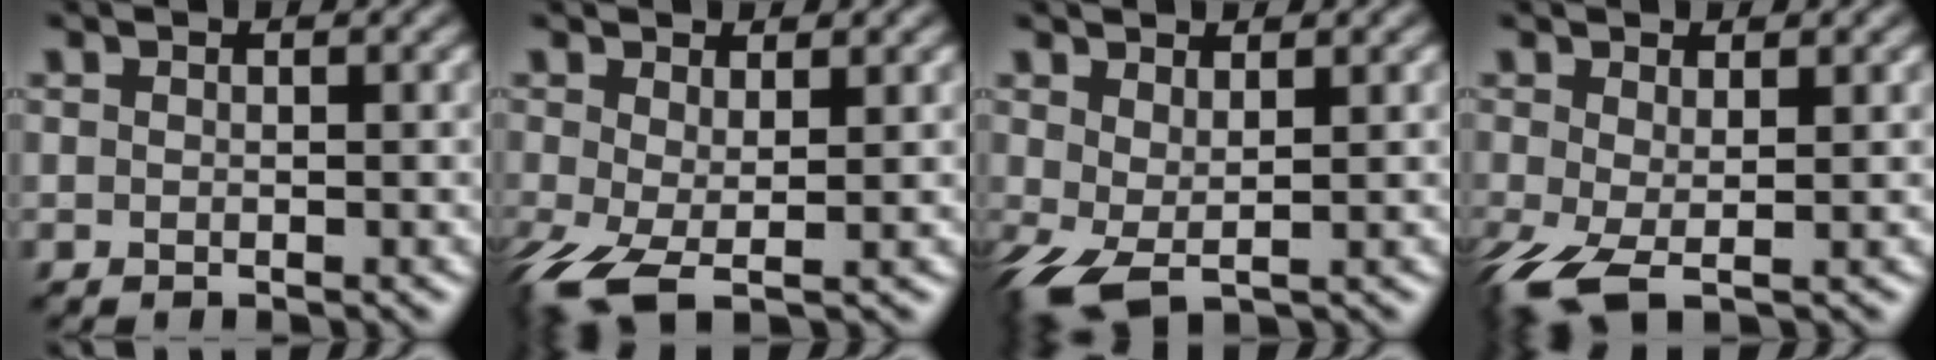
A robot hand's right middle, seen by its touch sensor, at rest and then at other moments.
{"total": 4.4, "force": [-1.1, 1.7, 3.9], "torque": [-0.094, -0.008, -0.028]}
{"total": 3.7, "force": [0.0, 1.7, 3.3], "torque": [-0.082, -0.003, -0.002]}
{"total": 3.9, "force": [-0.9, 1.5, 3.5], "torque": [-0.086, -0.007, -0.023]}